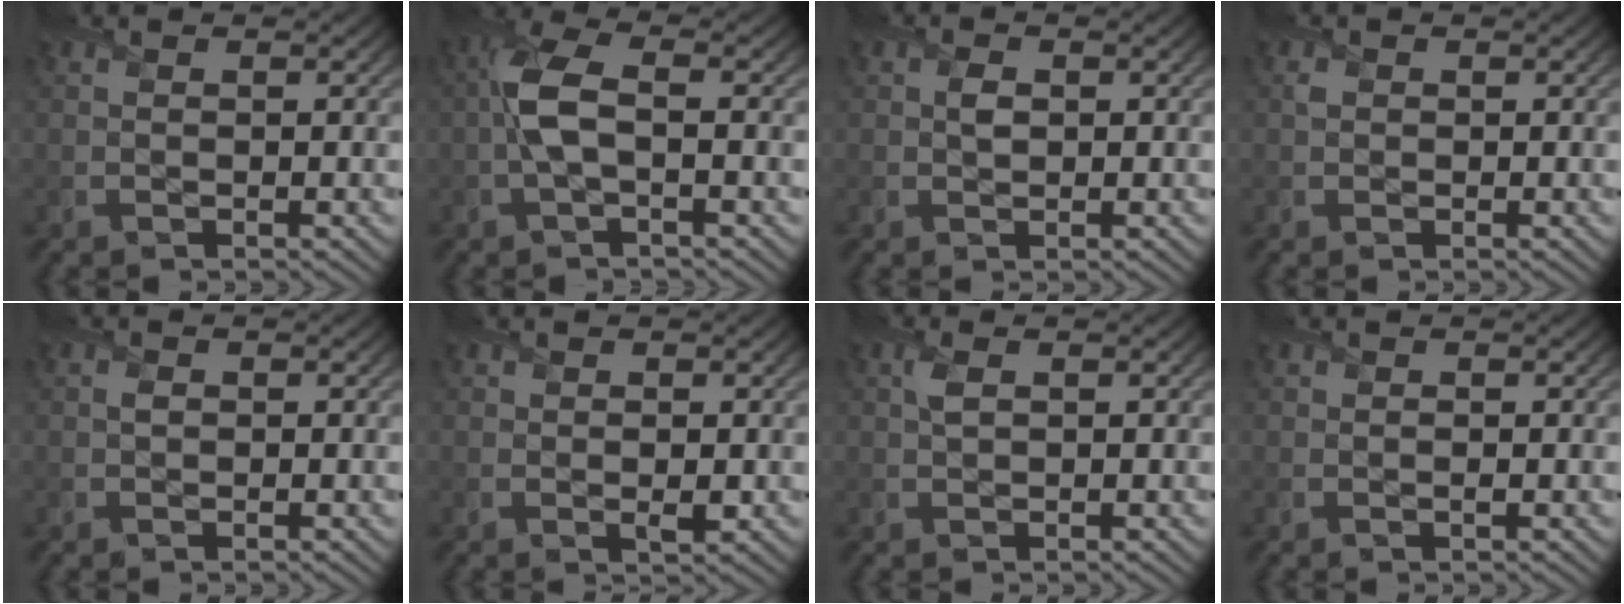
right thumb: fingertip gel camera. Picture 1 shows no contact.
{"total": 5.2, "force": [-0.4, 2.0, 4.9], "torque": [-0.115, 0.006, -0.015]}
{"total": 1.2, "force": [0.2, 0.9, 0.7], "torque": [-0.012, -0.003, 0.003]}
{"total": 0.6, "force": [0.2, 0.6, 0.1], "torque": [-0.004, -0.003, 0.003]}
{"total": 0.6, "force": [0.0, 0.5, 0.2], "torque": [0.000, -0.003, 0.000]}
{"total": 0.9, "force": [0.1, 0.4, 0.8], "torque": [-0.010, -0.009, 0.003]}
{"total": 1.4, "force": [0.5, 0.7, 1.1], "torque": [-0.029, 0.001, 0.010]}
{"total": 0.0}